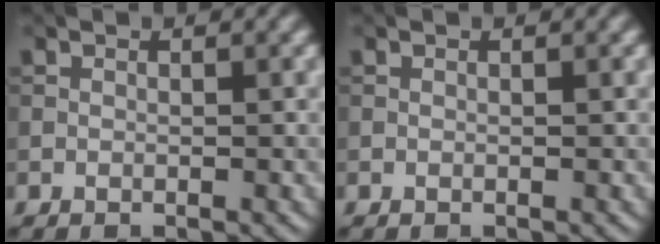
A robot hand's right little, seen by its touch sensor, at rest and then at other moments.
{"total": 0.0}